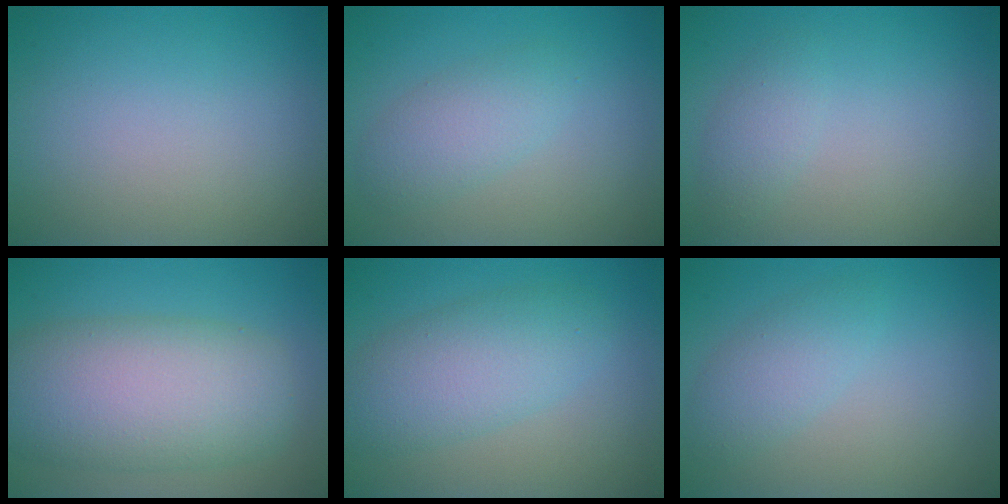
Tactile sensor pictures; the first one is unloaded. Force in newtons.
{"total": 2.8, "press": 2.8, "slide": 0.1}
{"total": 1.6, "press": 1.6, "slide": 0.1}
{"total": 9.7, "press": 9.7, "slide": 0.5}
{"total": 5.1, "press": 5.1, "slide": 0.2}
{"total": 2.5, "press": 2.5, "slide": 0.1}